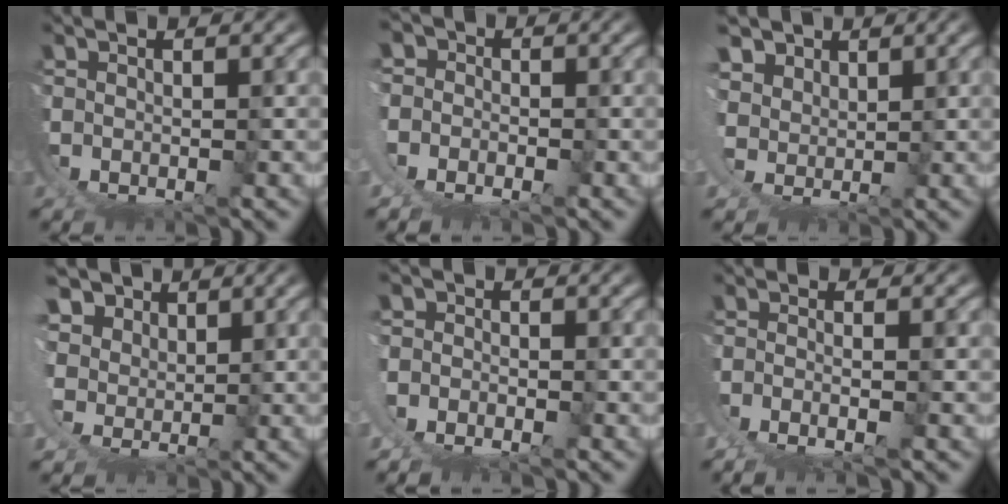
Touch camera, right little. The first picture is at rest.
{"total": 4.9, "force": [1.0, 4.5, 1.6], "torque": [-0.041, -0.004, 0.006]}
{"total": 8.1, "force": [3.6, 6.6, 3.0], "torque": [-0.097, -0.018, 0.057]}
{"total": 10.4, "force": [3.8, 8.9, 4.0], "torque": [-0.124, -0.025, 0.060]}
{"total": 3.6, "force": [-0.1, 3.5, 1.0], "torque": [-0.029, -0.006, -0.007]}
{"total": 2.8, "force": [-0.6, 0.8, 2.6], "torque": [-0.059, -0.016, 0.000]}